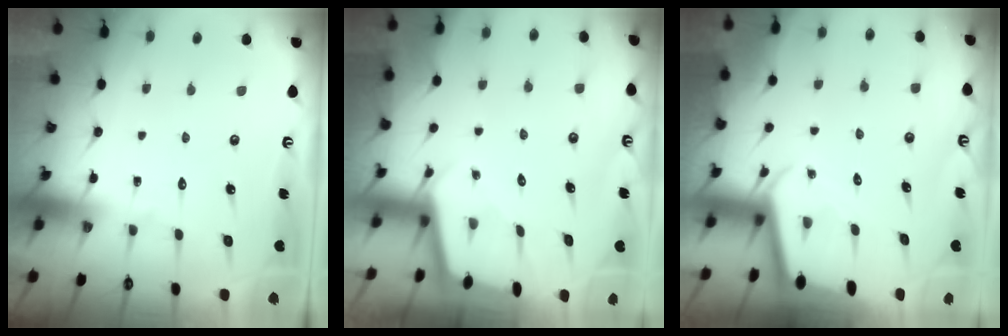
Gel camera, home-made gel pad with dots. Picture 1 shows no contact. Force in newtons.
{"total": 2.0, "press": 2.0, "slide": 0.2}
{"total": 2.0, "press": 2.0, "slide": 0.1}